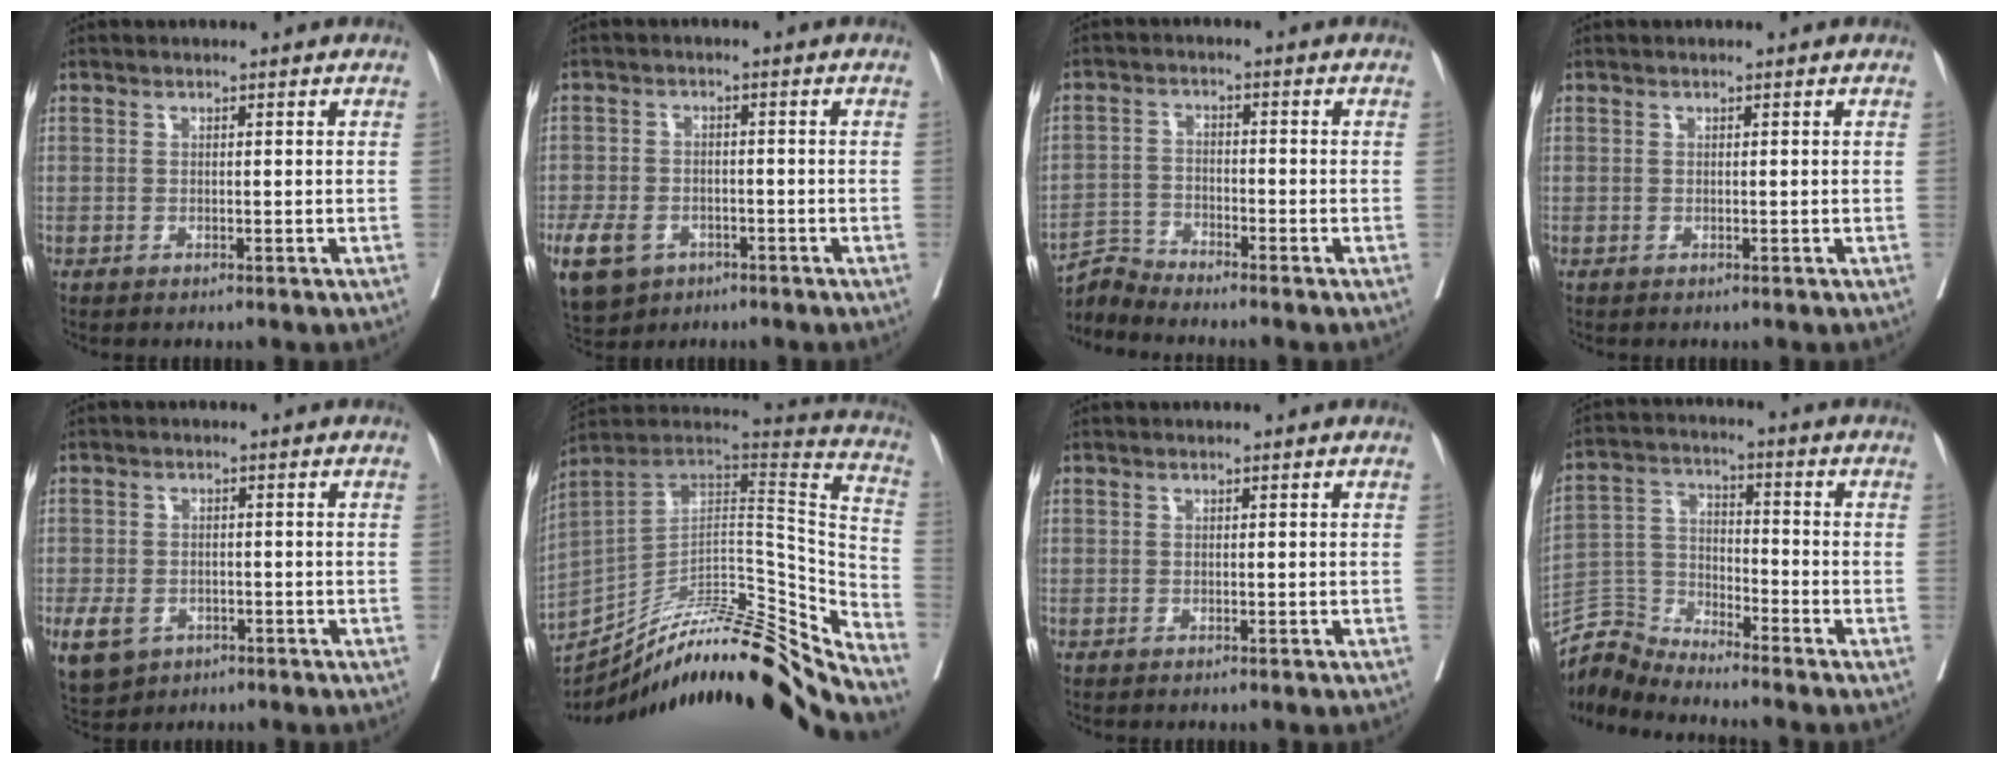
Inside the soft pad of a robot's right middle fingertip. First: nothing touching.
{"total": 13.3, "force": [-6.6, 9.7, 6.2], "torque": [-0.170, -0.004, -0.099]}
{"total": 4.3, "force": [-3.9, -1.3, -1.0], "torque": [0.014, -0.014, -0.075]}
{"total": 0.0}
{"total": 8.0, "force": [-3.8, 6.0, 3.7], "torque": [-0.086, -0.004, -0.051]}
{"total": 32.2, "force": [-26.9, 3.3, 17.3], "torque": [-0.231, -0.006, -0.405]}
{"total": 0.0}
{"total": 6.2, "force": [-6.1, -0.5, -1.4], "torque": [0.020, 0.013, -0.119]}